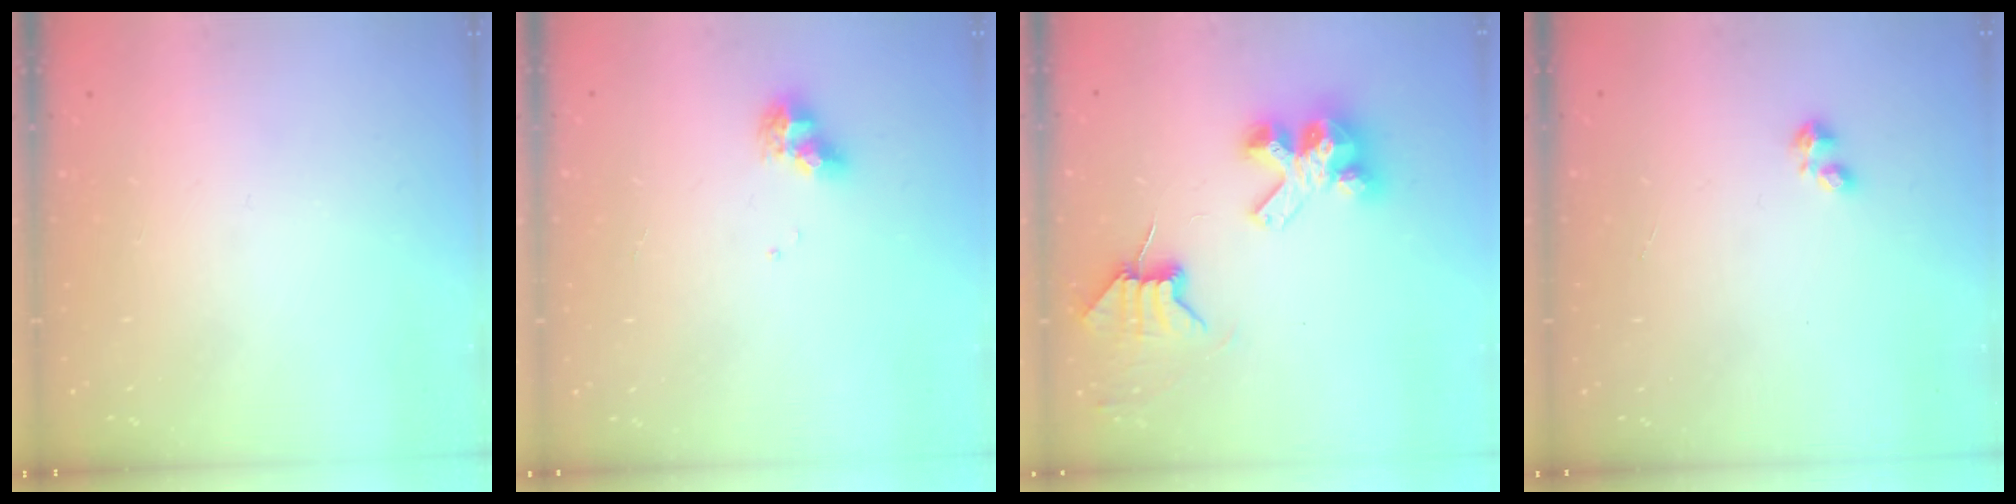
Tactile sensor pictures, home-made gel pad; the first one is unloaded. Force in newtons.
{"total": 8.8, "press": 8.7, "slide": 0.9}
{"total": 9.5, "press": 9.5, "slide": 0.8}
{"total": 1.5, "press": 1.5, "slide": 0.3}